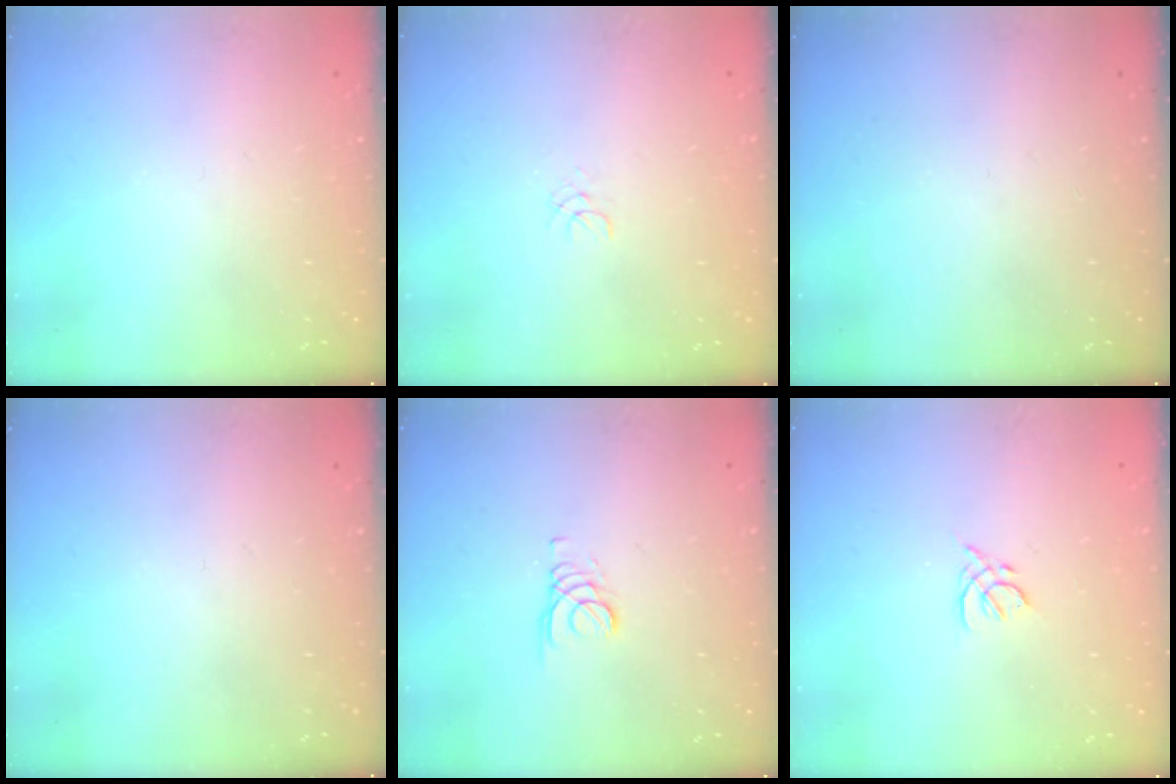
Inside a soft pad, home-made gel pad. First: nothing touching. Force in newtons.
{"total": 1.1, "press": 1.1, "slide": 0.1}
{"total": 0.0}
{"total": 0.0}
{"total": 1.6, "press": 1.6, "slide": 0.2}
{"total": 2.0, "press": 1.9, "slide": 0.6}